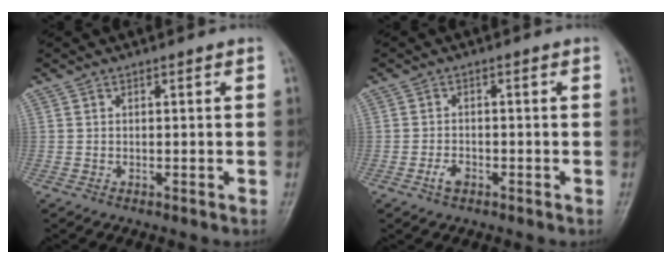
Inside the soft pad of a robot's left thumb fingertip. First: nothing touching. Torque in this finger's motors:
{"motor_torque": [0.20, 0.31, 0.35, 0.13, 0.00]}